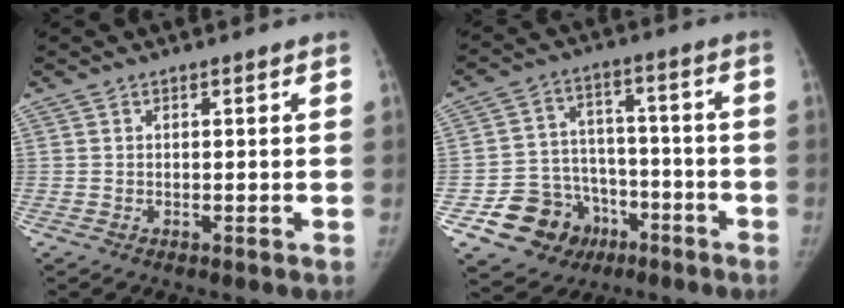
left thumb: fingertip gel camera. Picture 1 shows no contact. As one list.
[{"total": 13.7, "force": [-6.5, 11.4, 4.0], "torque": [-0.033, 0.071, -0.094]}]